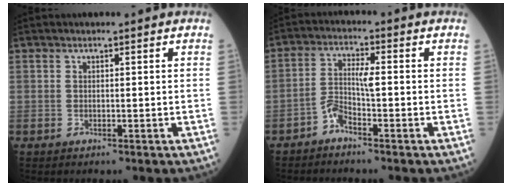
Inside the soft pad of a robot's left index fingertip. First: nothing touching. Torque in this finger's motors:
{"motor_torque": [0.01, 0.29, 0.08, 0.05]}